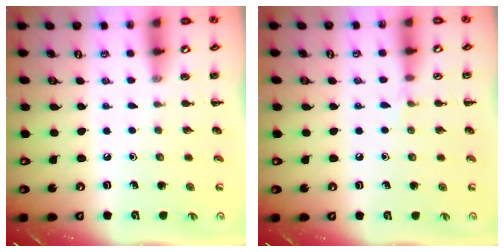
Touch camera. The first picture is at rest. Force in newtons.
{"total": 3.7, "press": 3.5, "slide": 1.2}